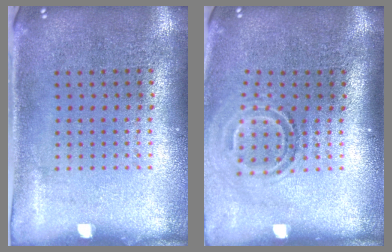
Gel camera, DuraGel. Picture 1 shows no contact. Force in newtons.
{"total": 1.7, "press": 1.1, "slide": 1.2}